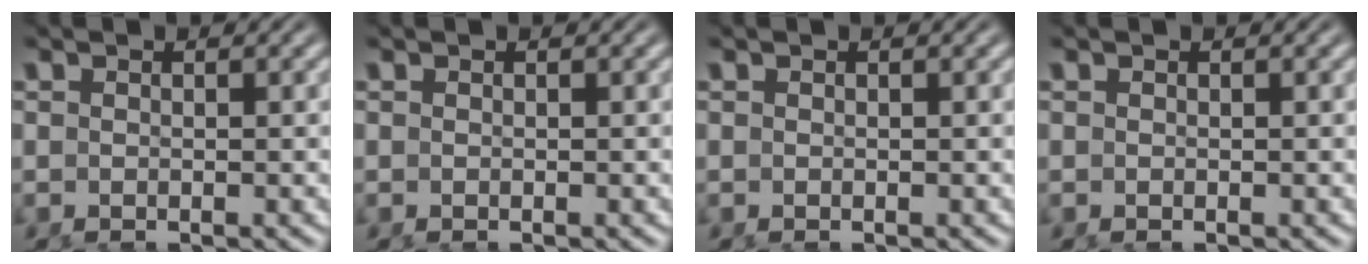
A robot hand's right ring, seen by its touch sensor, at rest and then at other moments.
{"total": 0.0}
{"total": 0.0}
{"total": 0.0}